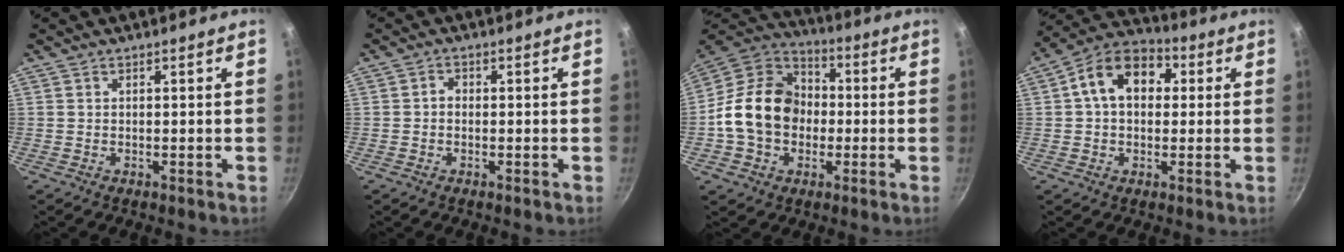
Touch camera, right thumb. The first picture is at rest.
{"total": 1.4, "force": [-0.4, 1.2, 0.8], "torque": [-0.013, 0.008, -0.009]}
{"total": 17.6, "force": [-1.5, 14.0, 10.7], "torque": [-0.155, 0.040, -0.038]}
{"total": 12.6, "force": [2.3, 9.0, 8.5], "torque": [-0.106, 0.030, 0.017]}